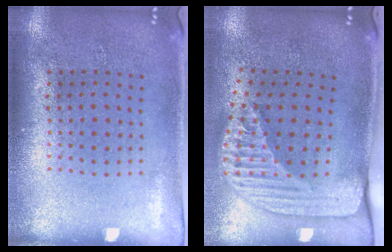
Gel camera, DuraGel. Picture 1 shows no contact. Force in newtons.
{"total": 2.5, "press": 1.8, "slide": 1.7}